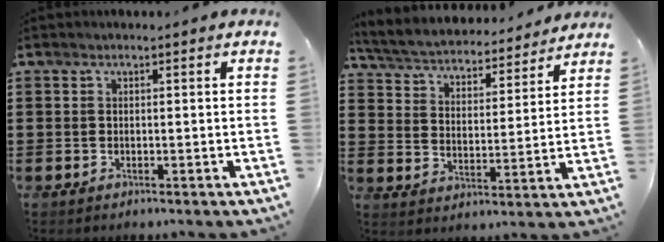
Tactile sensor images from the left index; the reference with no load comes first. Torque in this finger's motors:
{"motor_torque": [1.08, 0.84, 0.32, 0.13]}